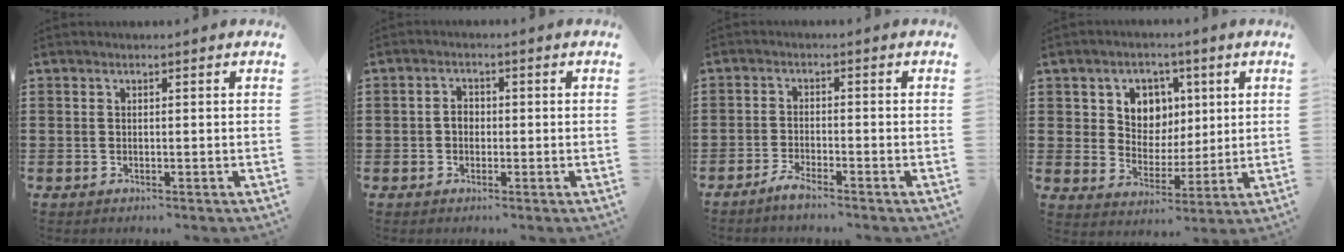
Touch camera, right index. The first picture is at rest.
{"total": 2.0, "force": [-0.3, 1.5, 1.3], "torque": [-0.026, 0.005, -0.008]}
{"total": 2.3, "force": [-2.2, 0.0, 0.8], "torque": [-0.023, 0.001, -0.044]}
{"total": 6.4, "force": [2.5, 5.6, 1.8], "torque": [-0.052, 0.003, 0.041]}